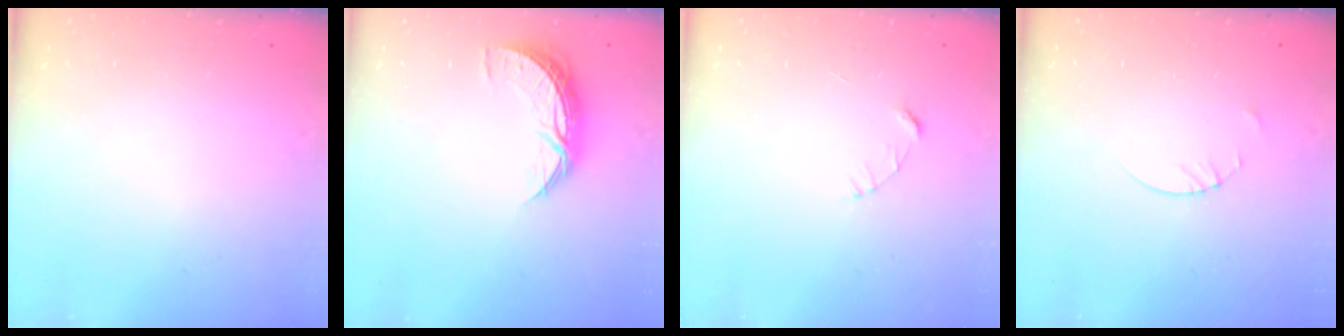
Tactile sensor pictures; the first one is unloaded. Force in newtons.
{"total": 8.2, "press": 8.2, "slide": 0.4}
{"total": 2.4, "press": 2.4, "slide": 0.2}
{"total": 1.9, "press": 1.9, "slide": 0.2}